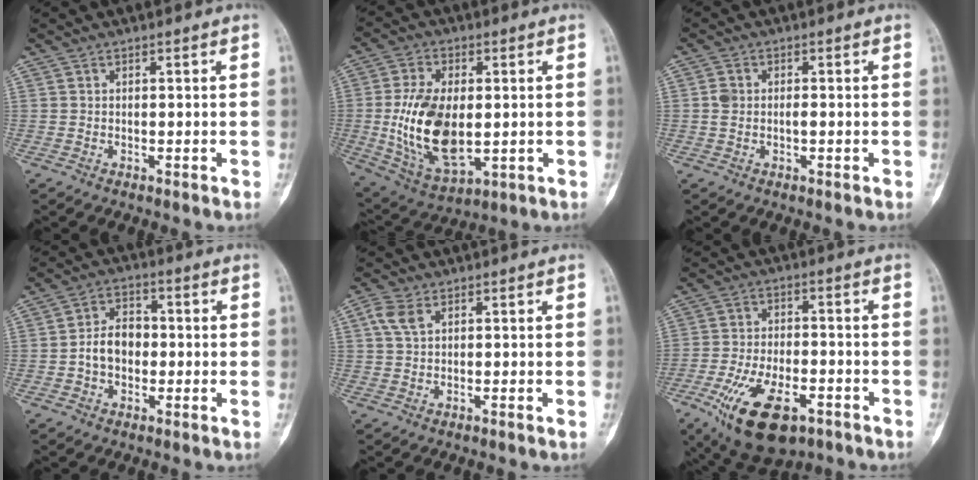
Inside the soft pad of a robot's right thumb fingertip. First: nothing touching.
{"total": 16.7, "force": [-0.4, 9.3, 13.9], "torque": [-0.260, -0.008, 0.008]}
{"total": 2.8, "force": [0.0, 1.8, 2.2], "torque": [-0.051, 0.010, -0.001]}
{"total": 6.7, "force": [-0.8, 4.7, 4.7], "torque": [-0.069, 0.023, -0.021]}
{"total": 3.4, "force": [1.2, 1.8, 2.6], "torque": [-0.070, 0.012, 0.023]}
{"total": 16.2, "force": [-8.1, 7.6, 11.9], "torque": [-0.217, 0.019, -0.127]}